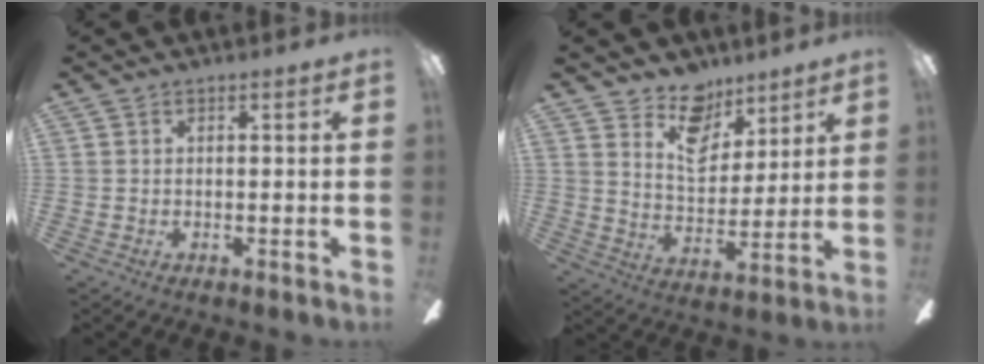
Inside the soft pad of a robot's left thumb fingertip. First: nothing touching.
{"total": 11.7, "force": [8.3, 6.8, 4.5], "torque": [-0.072, -0.045, 0.157]}